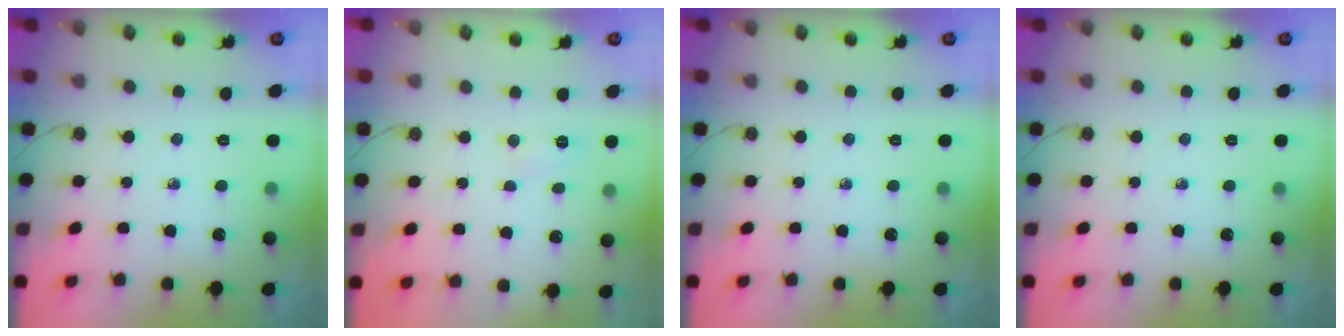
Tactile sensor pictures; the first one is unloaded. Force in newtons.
{"total": 4.6, "press": 4.4, "slide": 1.2}
{"total": 0.0}
{"total": 0.0}